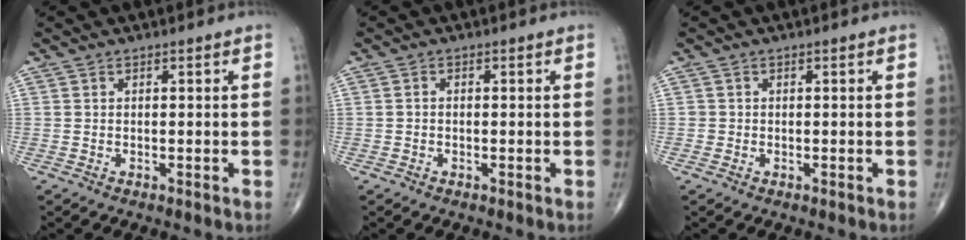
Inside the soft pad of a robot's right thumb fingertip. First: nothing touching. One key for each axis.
{"total": 0.7, "fx": -0.2, "fy": 0.5, "fz": 0.4, "tx": -0.006, "ty": 0.001, "tz": -0.007}
{"total": 0.7, "fx": -0.2, "fy": 0.6, "fz": 0.0, "tx": 0.003, "ty": 0.005, "tz": -0.004}